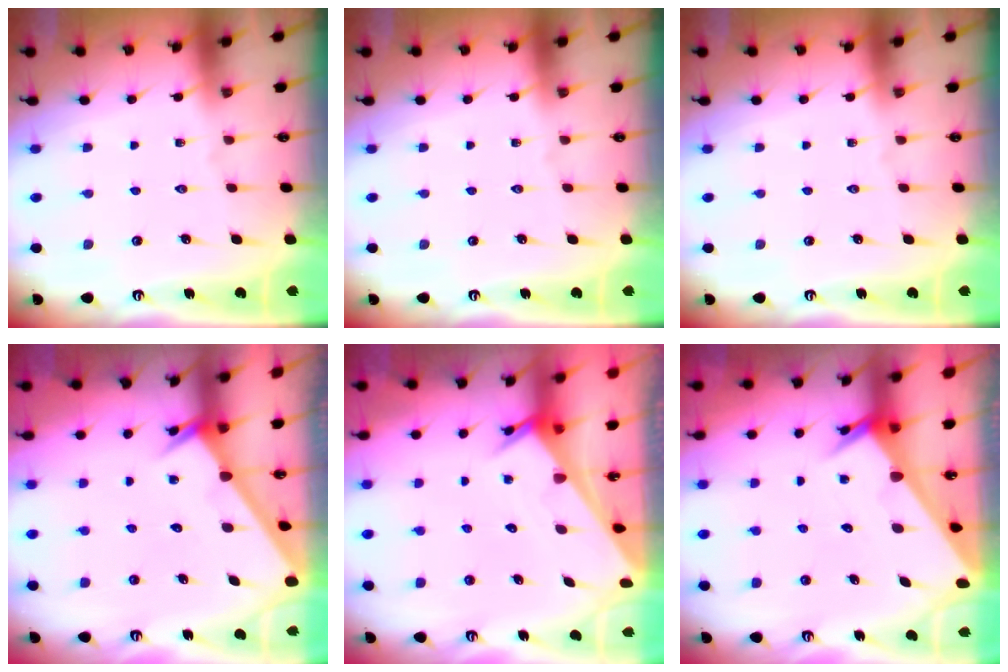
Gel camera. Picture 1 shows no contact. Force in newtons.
{"total": 0.0}
{"total": 0.0}
{"total": 2.7, "press": 2.7, "slide": 0.0}
{"total": 3.0, "press": 3.0, "slide": 0.3}
{"total": 2.5, "press": 2.5, "slide": 0.1}